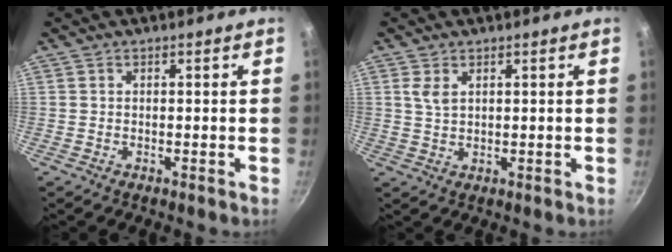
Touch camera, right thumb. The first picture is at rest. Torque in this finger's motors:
{"motor_torque": [0.57, 0.24, -0.46, 0.04, 0.17]}